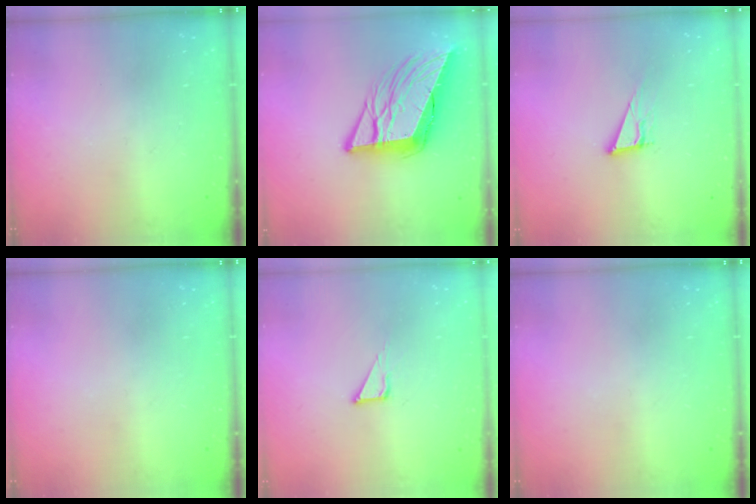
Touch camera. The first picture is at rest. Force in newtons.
{"total": 15.9, "press": 15.6, "slide": 3.0}
{"total": 7.6, "press": 7.3, "slide": 2.3}
{"total": 0.0}
{"total": 3.9, "press": 3.9, "slide": 0.3}
{"total": 0.0}